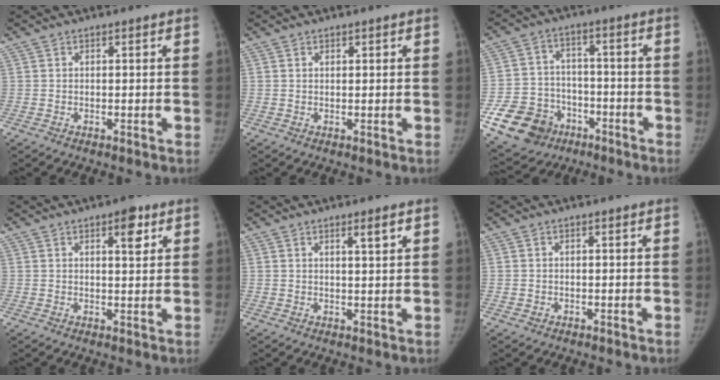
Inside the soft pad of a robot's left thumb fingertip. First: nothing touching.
{"total": 0.6, "force": [0.4, 0.3, 0.3], "torque": [-0.001, -0.002, 0.006]}
{"total": 13.6, "force": [-6.8, 10.7, 4.8], "torque": [-0.075, 0.045, -0.104]}
{"total": 4.3, "force": [2.2, 1.7, 3.3], "torque": [-0.033, -0.010, 0.030]}
{"total": 2.7, "force": [1.6, 0.2, 2.2], "torque": [-0.032, -0.010, 0.025]}
{"total": 0.7, "force": [-0.2, 0.6, 0.1], "torque": [0.002, 0.003, -0.004]}